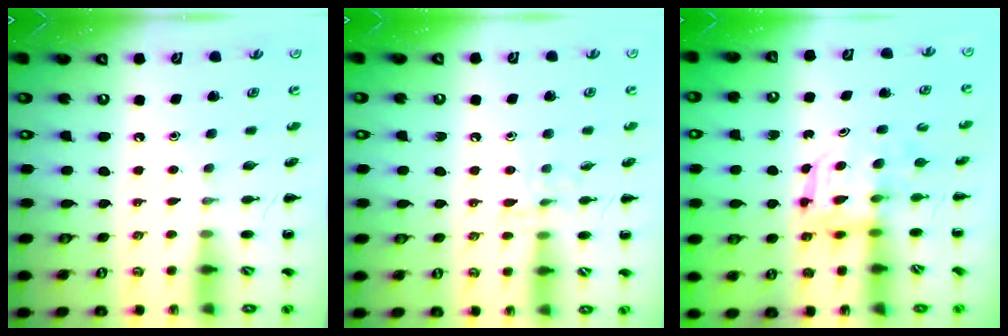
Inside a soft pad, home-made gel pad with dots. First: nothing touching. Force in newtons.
{"total": 6.2, "press": 6.1, "slide": 1.3}
{"total": 3.1, "press": 3.1, "slide": 0.2}